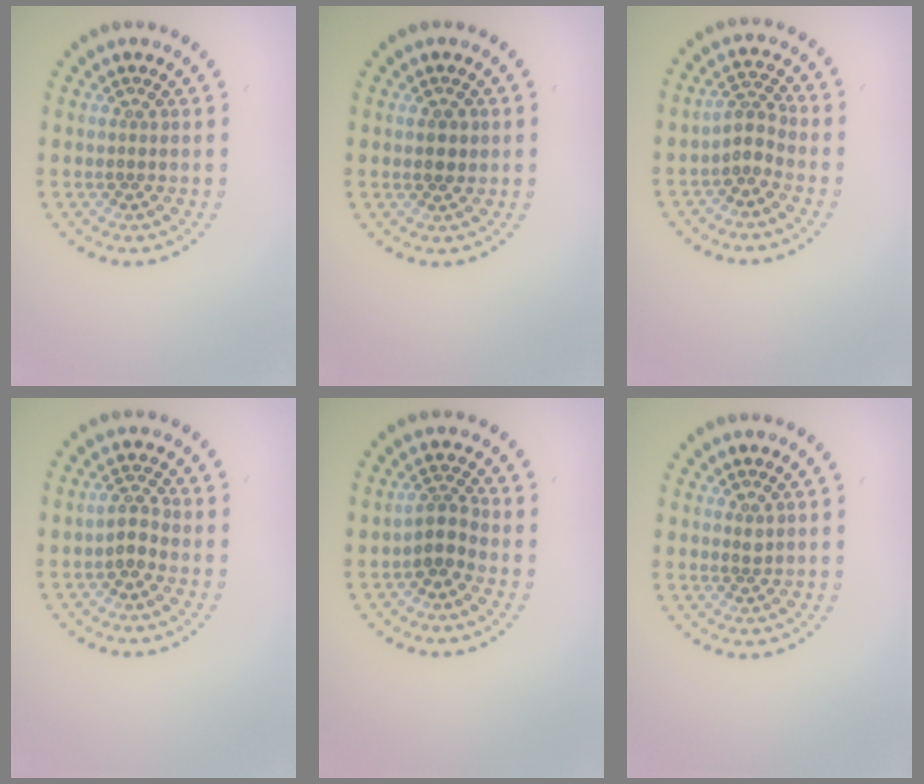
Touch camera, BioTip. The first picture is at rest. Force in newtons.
{"total": 1.6, "press": 1.6, "slide": 0.1}
{"total": 2.0, "press": 1.5, "slide": 1.2}
{"total": 1.8, "press": 1.6, "slide": 0.7}
{"total": 2.3, "press": 1.8, "slide": 1.3}
{"total": 0.6, "press": 0.5, "slide": 0.3}